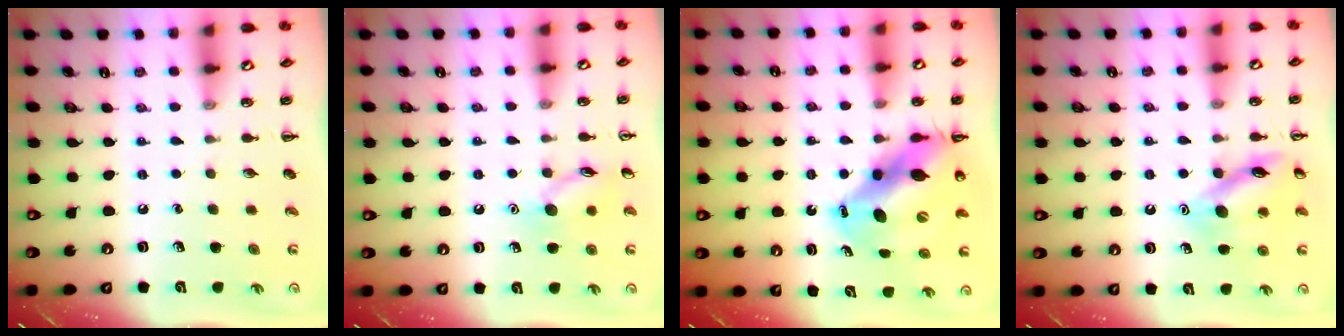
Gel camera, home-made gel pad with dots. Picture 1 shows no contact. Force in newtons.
{"total": 9.3, "press": 9.3, "slide": 0.5}
{"total": 14.1, "press": 13.5, "slide": 4.1}
{"total": 13.4, "press": 13.4, "slide": 1.1}